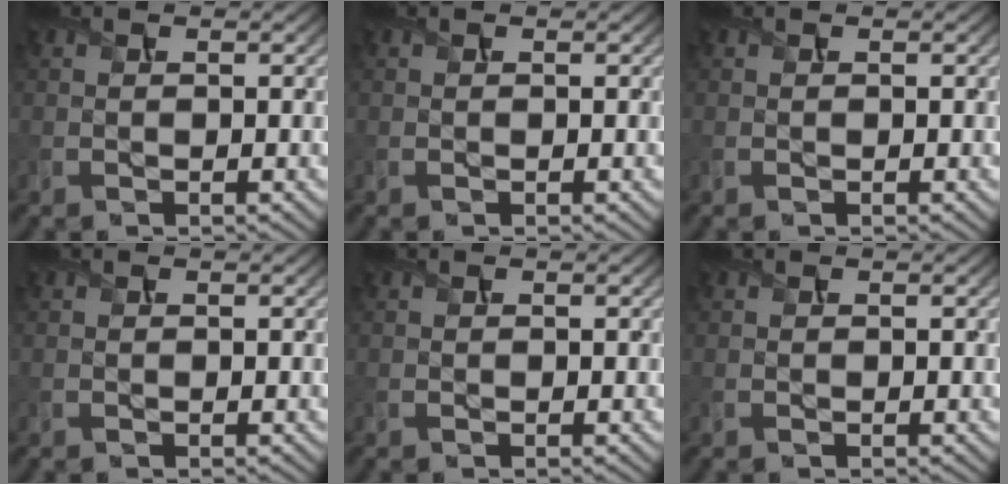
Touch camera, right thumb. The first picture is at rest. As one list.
[{"total": 0.0}, {"total": 0.0}, {"total": 0.0}, {"total": 0.0}, {"total": 0.0}]